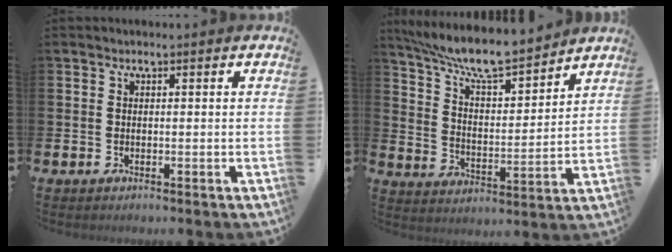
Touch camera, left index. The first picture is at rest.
{"total": 9.4, "force": [8.8, 1.0, 3.3], "torque": [-0.096, -0.063, 0.153]}